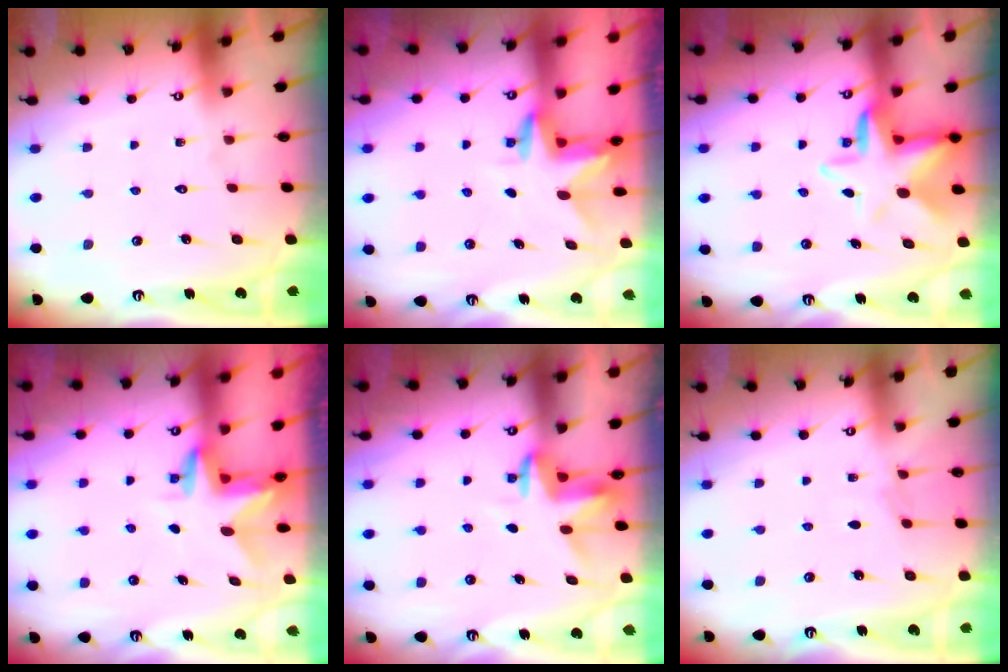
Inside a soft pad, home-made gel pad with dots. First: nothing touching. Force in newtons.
{"total": 3.0, "press": 3.0, "slide": 0.2}
{"total": 8.7, "press": 8.6, "slide": 1.5}
{"total": 2.9, "press": 2.9, "slide": 0.2}
{"total": 3.5, "press": 3.5, "slide": 0.2}
{"total": 2.8, "press": 2.8, "slide": 0.5}